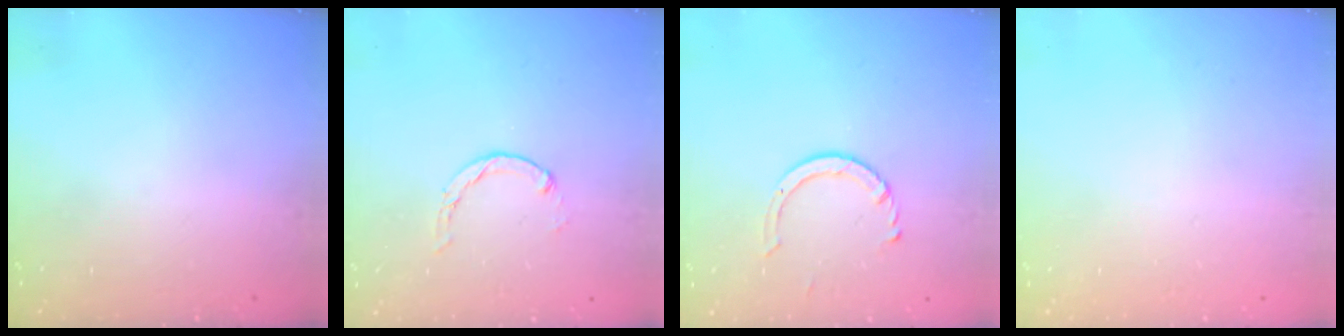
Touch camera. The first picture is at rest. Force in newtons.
{"total": 0.7, "press": 0.7, "slide": 0.2}
{"total": 4.6, "press": 4.5, "slide": 0.5}
{"total": 2.7, "press": 2.7, "slide": 0.2}